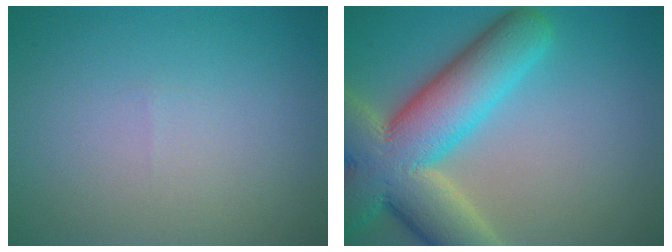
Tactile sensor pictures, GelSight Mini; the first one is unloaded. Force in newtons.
{"total": 12.5, "press": 12.4, "slide": 1.0}